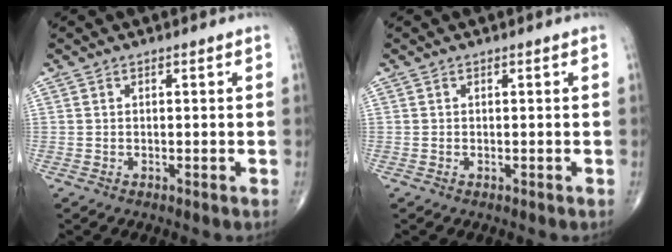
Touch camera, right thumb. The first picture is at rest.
{"total": 0.0}